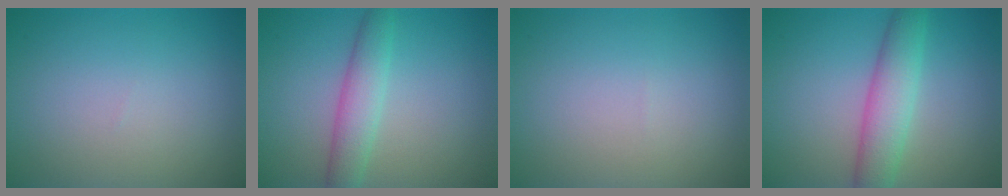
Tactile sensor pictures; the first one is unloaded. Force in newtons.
{"total": 3.4, "press": 3.4, "slide": 0.0}
{"total": 0.0}
{"total": 5.4, "press": 5.4, "slide": 0.2}